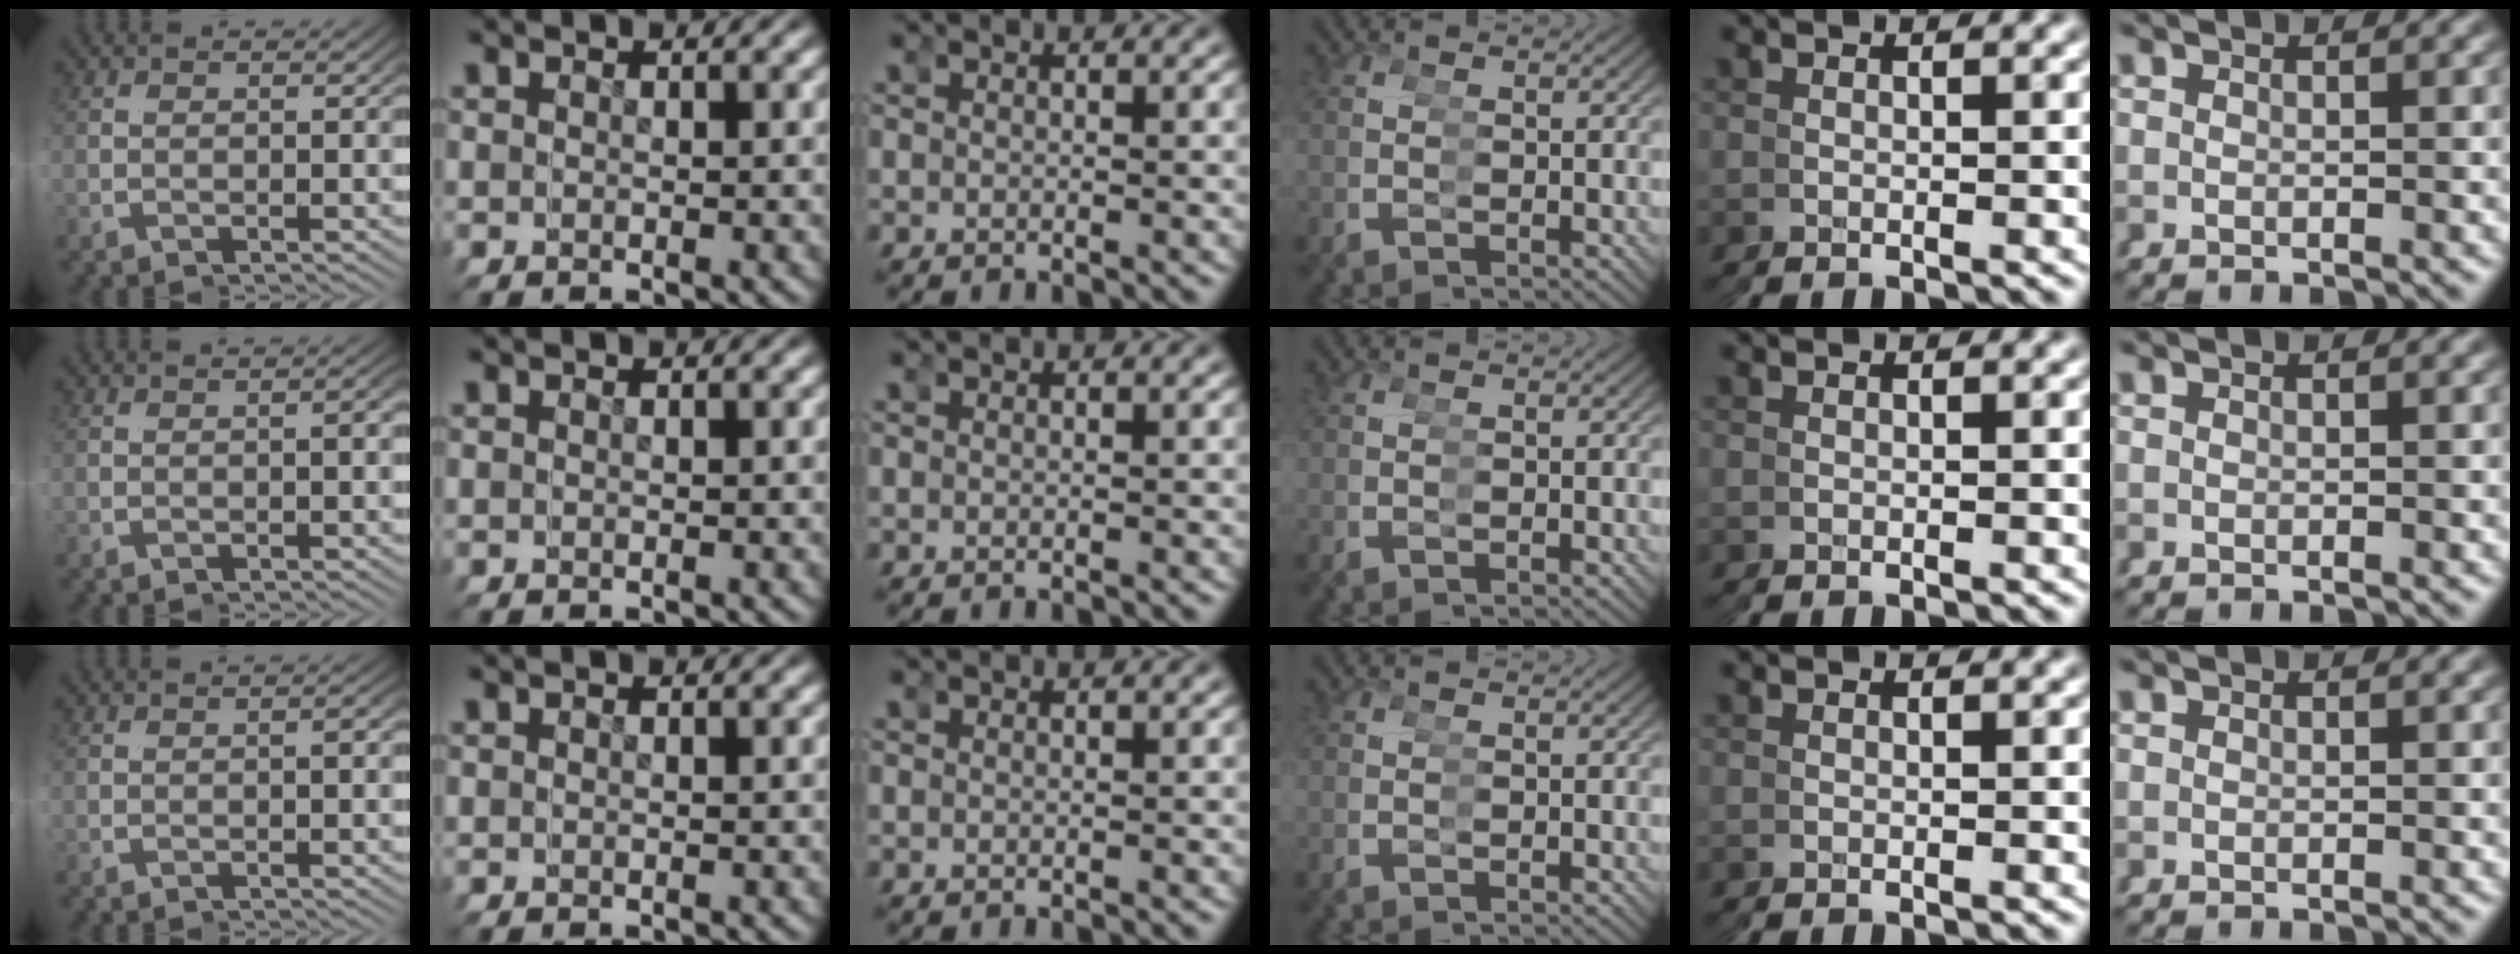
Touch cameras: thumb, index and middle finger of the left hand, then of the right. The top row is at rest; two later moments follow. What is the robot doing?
{"motion": "reach", "object": "tape"}